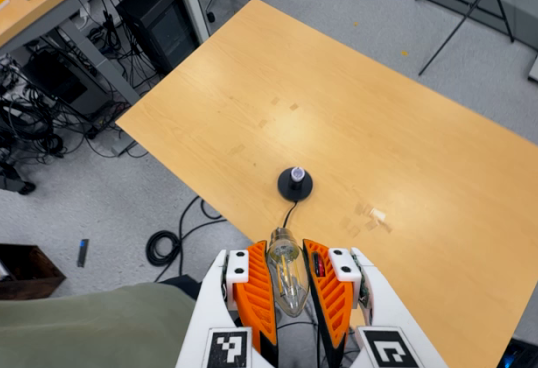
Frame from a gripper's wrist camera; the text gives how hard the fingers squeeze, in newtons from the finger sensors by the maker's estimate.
{"total": 20.4, "left": 21.5, "right": 19.3}